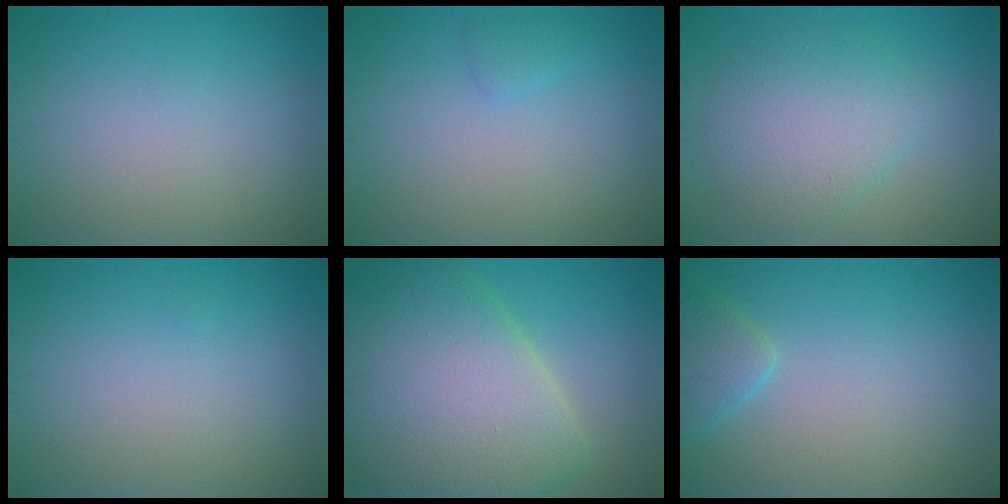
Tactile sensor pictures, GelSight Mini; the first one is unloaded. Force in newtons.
{"total": 0.9, "press": 0.9, "slide": 0.0}
{"total": 4.8, "press": 4.8, "slide": 0.2}
{"total": 0.0}
{"total": 12.1, "press": 12.0, "slide": 1.0}
{"total": 2.5, "press": 2.4, "slide": 0.2}